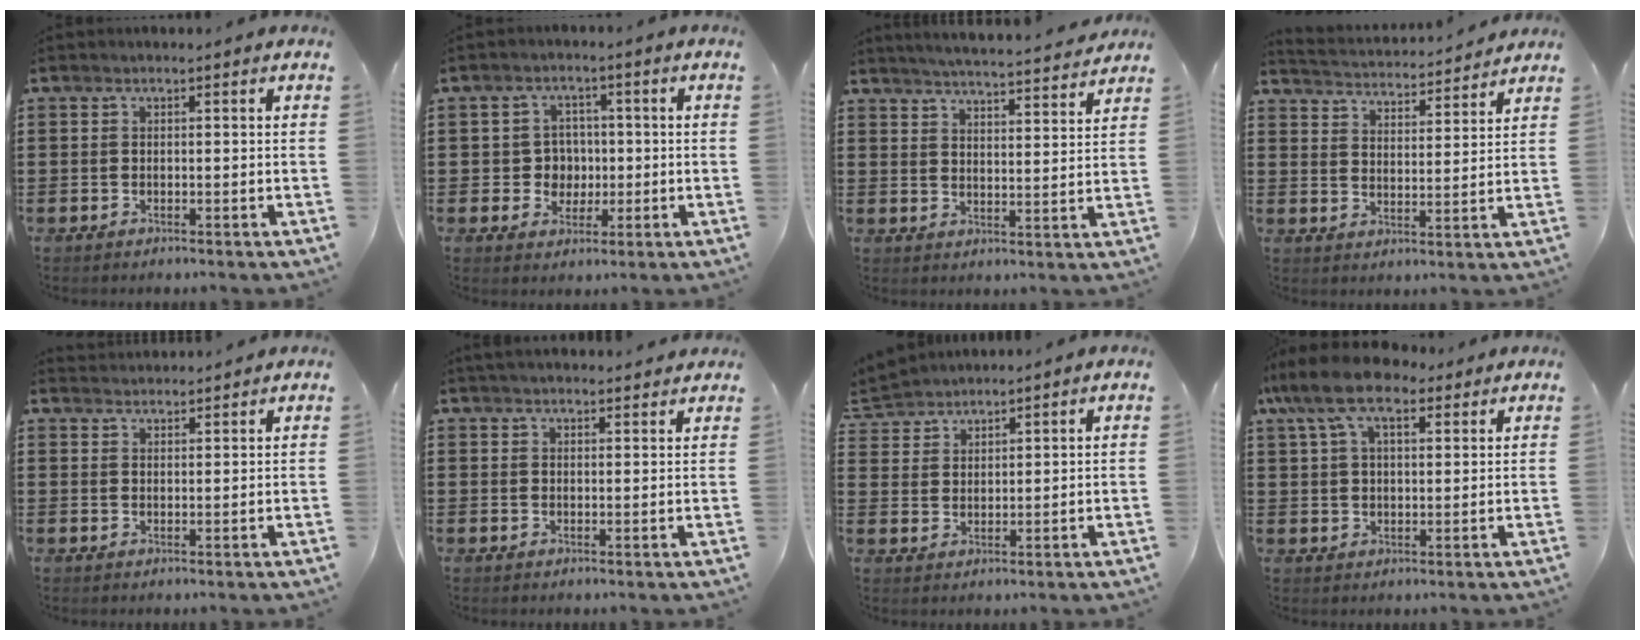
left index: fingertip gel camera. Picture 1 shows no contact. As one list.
[{"total": 4.3, "force": [-0.2, 4.1, 1.4], "torque": [-0.037, 0.007, -0.008]}, {"total": 4.5, "force": [4.4, -0.5, 0.7], "torque": [-0.033, -0.032, 0.073]}, {"total": 3.3, "force": [3.3, -0.1, -0.3], "torque": [-0.015, -0.029, 0.051]}, {"total": 2.0, "force": [2.0, 0.0, -0.4], "torque": [0.001, -0.003, 0.040]}, {"total": 2.2, "force": [2.2, 0.2, 0.3], "torque": [-0.011, -0.001, 0.043]}, {"total": 3.5, "force": [3.3, 1.1, -0.4], "torque": [-0.006, -0.010, 0.062]}, {"total": 9.9, "force": [6.2, 4.5, 6.2], "torque": [-0.140, 0.007, 0.115]}]